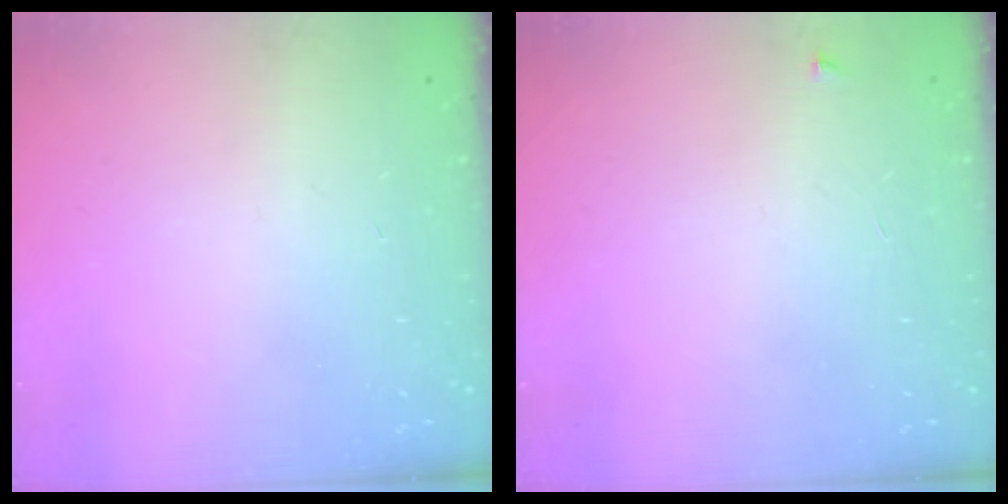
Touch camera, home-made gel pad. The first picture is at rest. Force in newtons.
{"total": 2.3, "press": 2.3, "slide": 0.3}